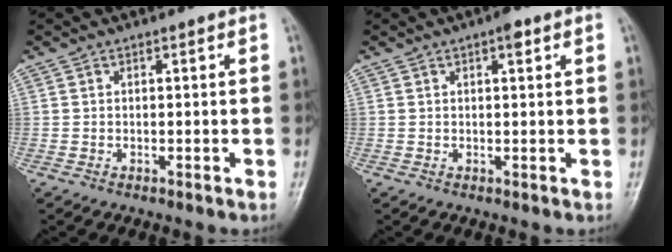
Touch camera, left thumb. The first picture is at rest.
{"total": 2.2, "force": [1.1, 0.7, 1.8], "torque": [-0.021, 0.000, 0.011]}